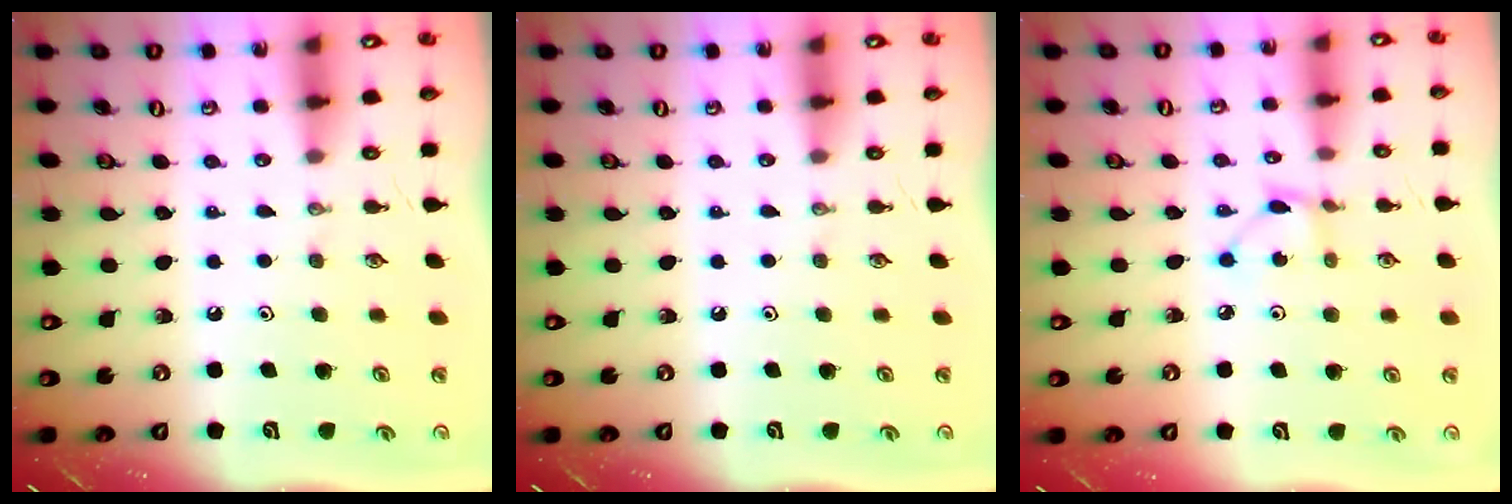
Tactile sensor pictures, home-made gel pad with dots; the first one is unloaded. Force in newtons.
{"total": 0.0}
{"total": 2.7, "press": 2.6, "slide": 0.3}